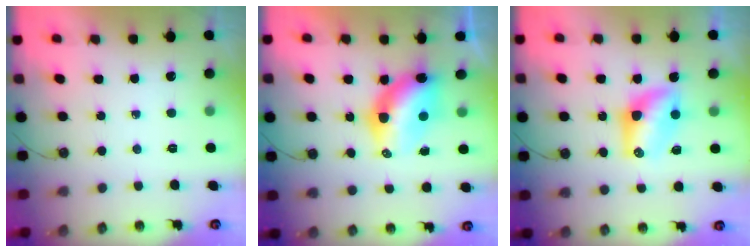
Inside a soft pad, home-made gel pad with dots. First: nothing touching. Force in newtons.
{"total": 8.8, "press": 8.8, "slide": 0.6}
{"total": 7.4, "press": 7.4, "slide": 0.5}